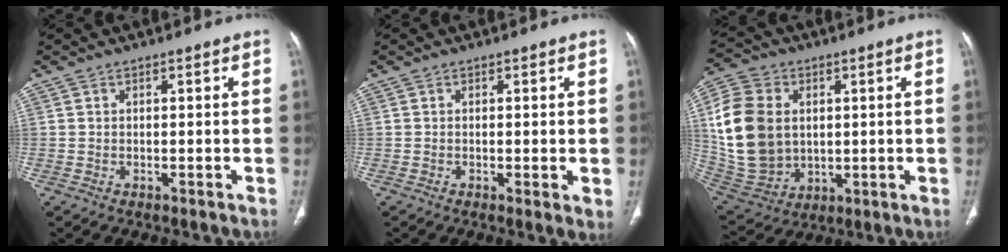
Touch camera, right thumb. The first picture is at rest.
{"total": 2.6, "force": [-0.2, 0.5, 2.6], "torque": [-0.047, -0.012, -0.006]}
{"total": 18.2, "force": [2.8, 13.8, 11.5], "torque": [-0.217, -0.005, 0.068]}